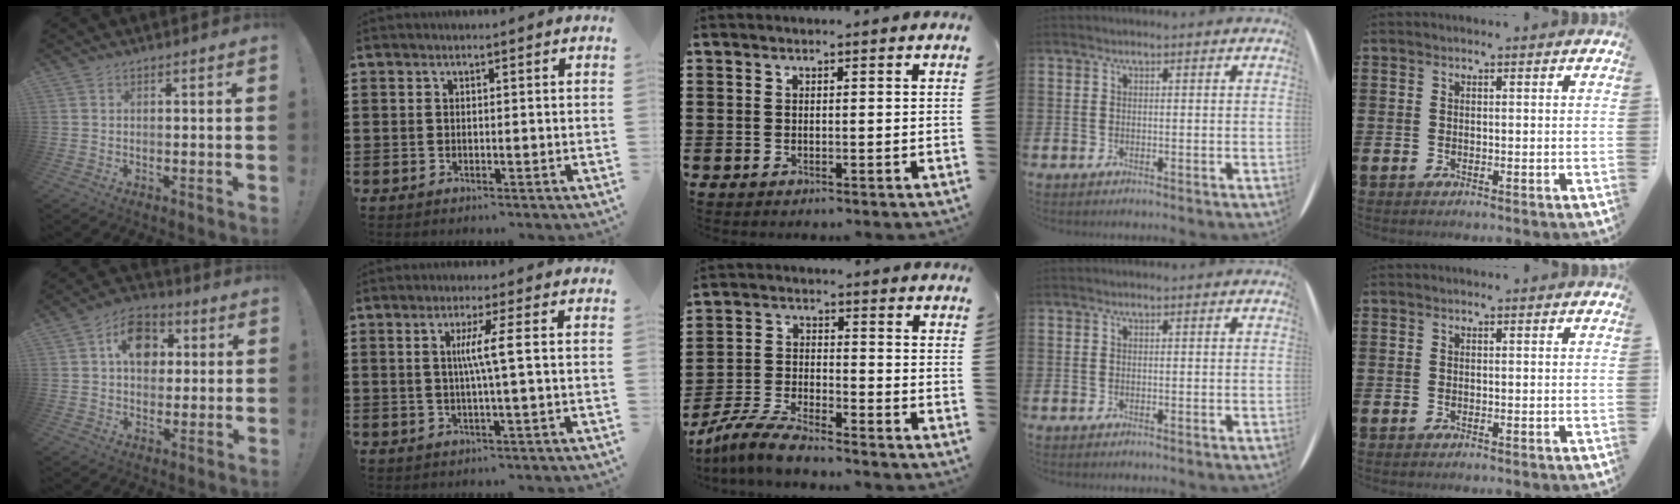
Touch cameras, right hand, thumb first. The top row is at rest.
{"thumb": {"total": 11.8, "force": [2.9, 9.0, 7.1], "torque": [-0.098, 0.004, 0.054]}, "index": {"total": 4.8, "force": [0.3, -0.5, 4.8], "torque": [-0.091, -0.006, -0.001]}, "middle": {"total": 6.7, "force": [-6.3, 0.5, 2.3], "torque": [-0.062, -0.004, -0.123]}}